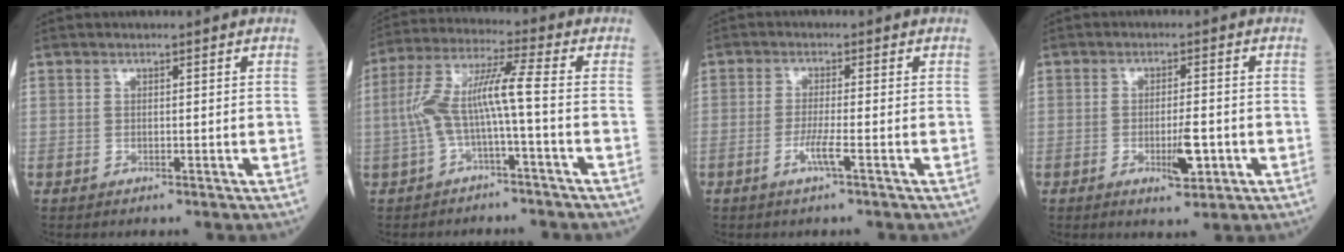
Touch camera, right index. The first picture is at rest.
{"total": 8.4, "force": [-1.6, 0.2, 8.2], "torque": [-0.169, 0.034, -0.033]}
{"total": 2.9, "force": [-1.2, -0.6, 2.6], "torque": [-0.054, -0.006, -0.028]}
{"total": 4.8, "force": [-1.4, 1.2, 4.4], "torque": [-0.072, -0.003, -0.016]}